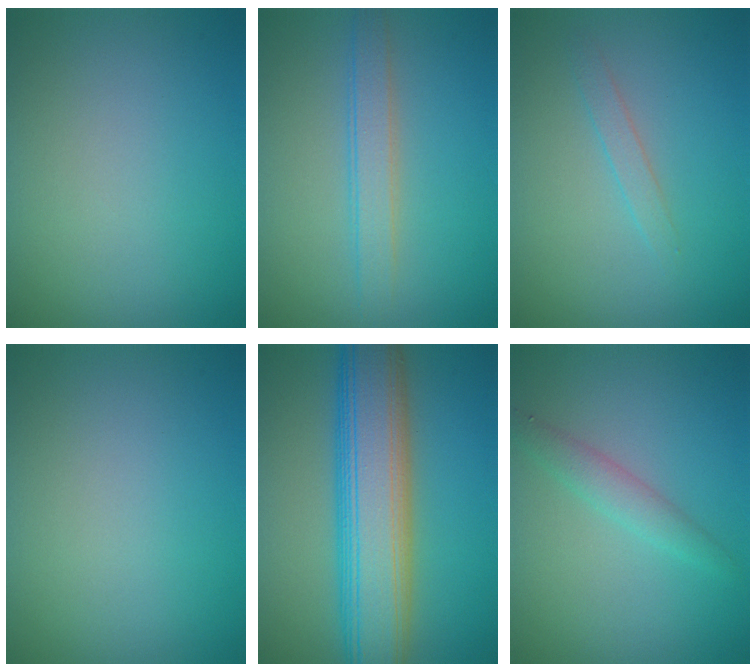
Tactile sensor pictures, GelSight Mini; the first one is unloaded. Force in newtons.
{"total": 2.5, "press": 2.5, "slide": 0.2}
{"total": 1.2, "press": 1.2, "slide": 0.1}
{"total": 0.0}
{"total": 10.6, "press": 10.6, "slide": 0.2}
{"total": 1.9, "press": 1.9, "slide": 0.1}